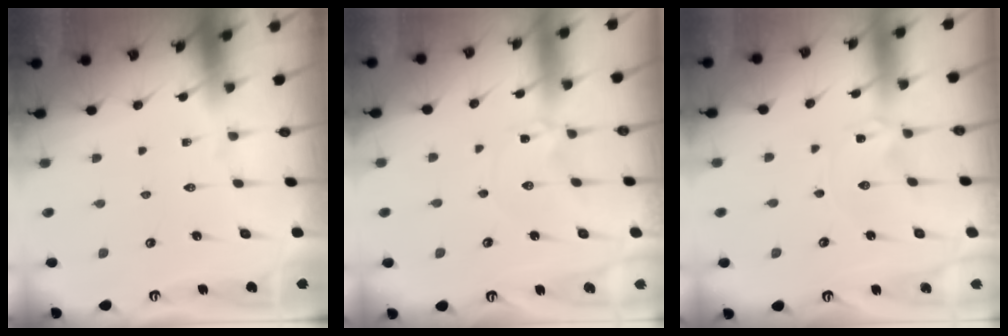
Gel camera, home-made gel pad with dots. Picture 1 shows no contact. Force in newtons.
{"total": 1.6, "press": 1.6, "slide": 0.3}
{"total": 0.0}